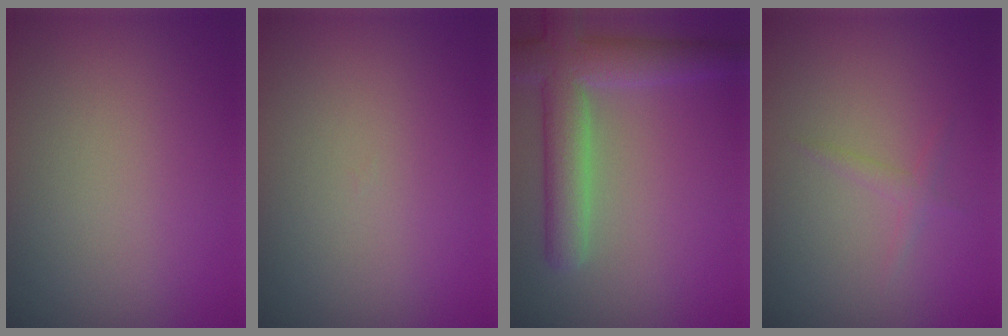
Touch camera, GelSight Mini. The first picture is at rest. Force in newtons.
{"total": 0.0}
{"total": 6.0, "press": 6.0, "slide": 0.6}
{"total": 0.9, "press": 0.9, "slide": 0.1}